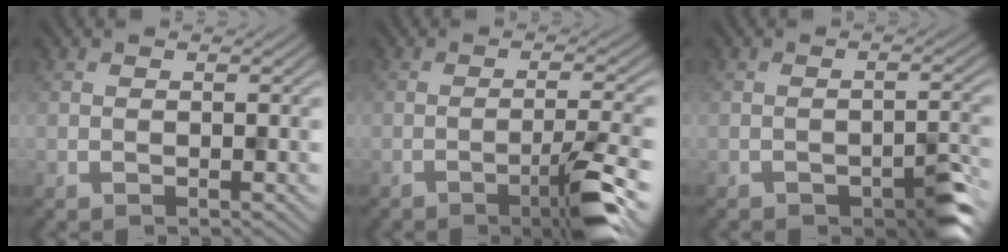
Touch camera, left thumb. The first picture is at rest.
{"total": 5.9, "force": [-2.8, 0.6, 5.2], "torque": [-0.079, 0.009, -0.056]}
{"total": 4.1, "force": [-2.6, 1.3, 2.9], "torque": [-0.036, 0.005, -0.034]}